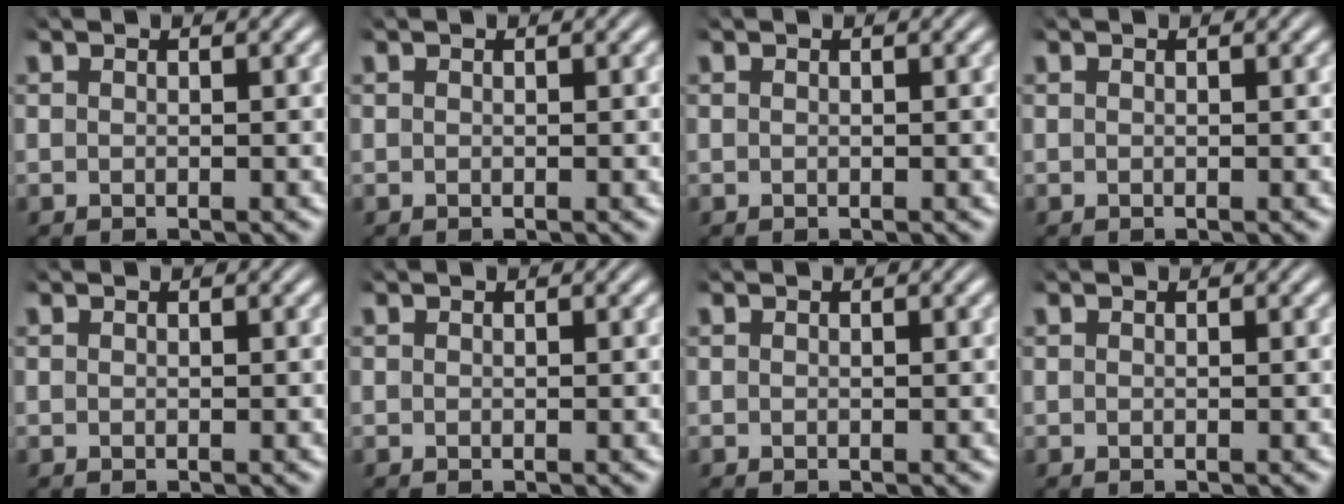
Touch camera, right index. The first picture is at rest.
{"total": 0.0}
{"total": 0.0}
{"total": 0.0}
{"total": 0.0}
{"total": 0.0}
{"total": 0.0}
{"total": 0.0}